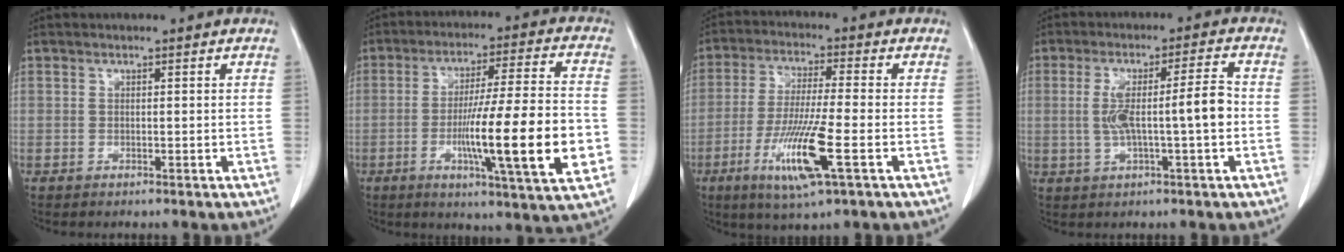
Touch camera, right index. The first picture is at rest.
{"total": 18.3, "force": [-4.2, 0.4, 17.8], "torque": [-0.260, -0.009, -0.065]}
{"total": 11.8, "force": [-4.4, 0.4, 11.0], "torque": [-0.218, -0.025, -0.082]}
{"total": 8.5, "force": [-0.6, 0.5, 8.5], "torque": [-0.152, 0.018, -0.008]}